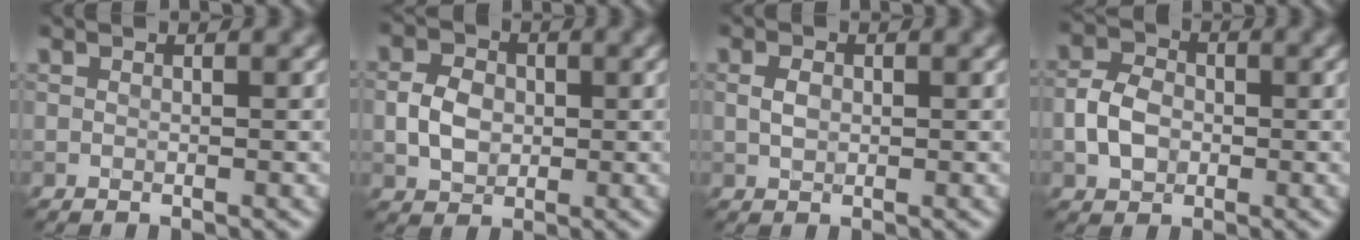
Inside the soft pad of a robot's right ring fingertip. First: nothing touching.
{"total": 3.3, "force": [-0.2, 2.6, 2.0], "torque": [-0.040, 0.005, -0.009]}
{"total": 1.4, "force": [0.1, 1.0, 1.0], "torque": [-0.022, 0.002, 0.002]}
{"total": 3.7, "force": [-0.8, 2.8, 2.3], "torque": [-0.044, 0.004, -0.020]}